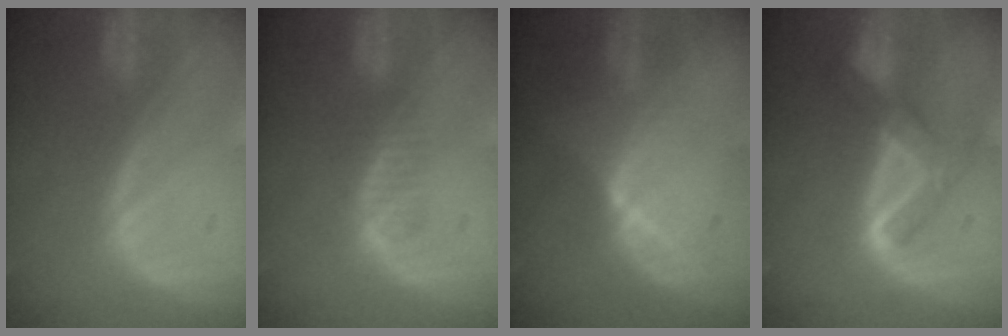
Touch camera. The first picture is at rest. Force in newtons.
{"total": 1.9, "press": 1.6, "slide": 1.0}
{"total": 6.1, "press": 5.7, "slide": 2.1}
{"total": 6.7, "press": 5.6, "slide": 3.6}